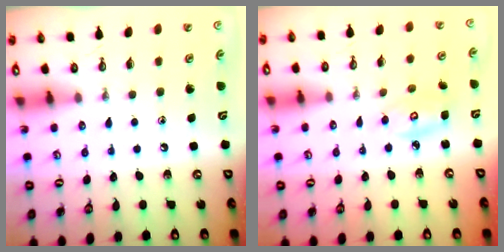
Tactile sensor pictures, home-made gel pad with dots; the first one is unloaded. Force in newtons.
{"total": 4.4, "press": 4.4, "slide": 0.3}